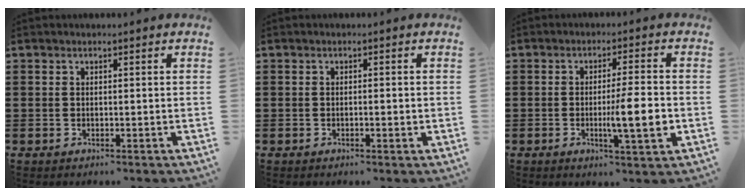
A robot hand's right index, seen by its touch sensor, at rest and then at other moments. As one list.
[{"total": 0.9, "force": [-0.3, 0.2, 0.8], "torque": [-0.015, -0.002, -0.005]}, {"total": 7.9, "force": [-1.5, 0.9, 7.7], "torque": [-0.117, -0.009, -0.026]}]